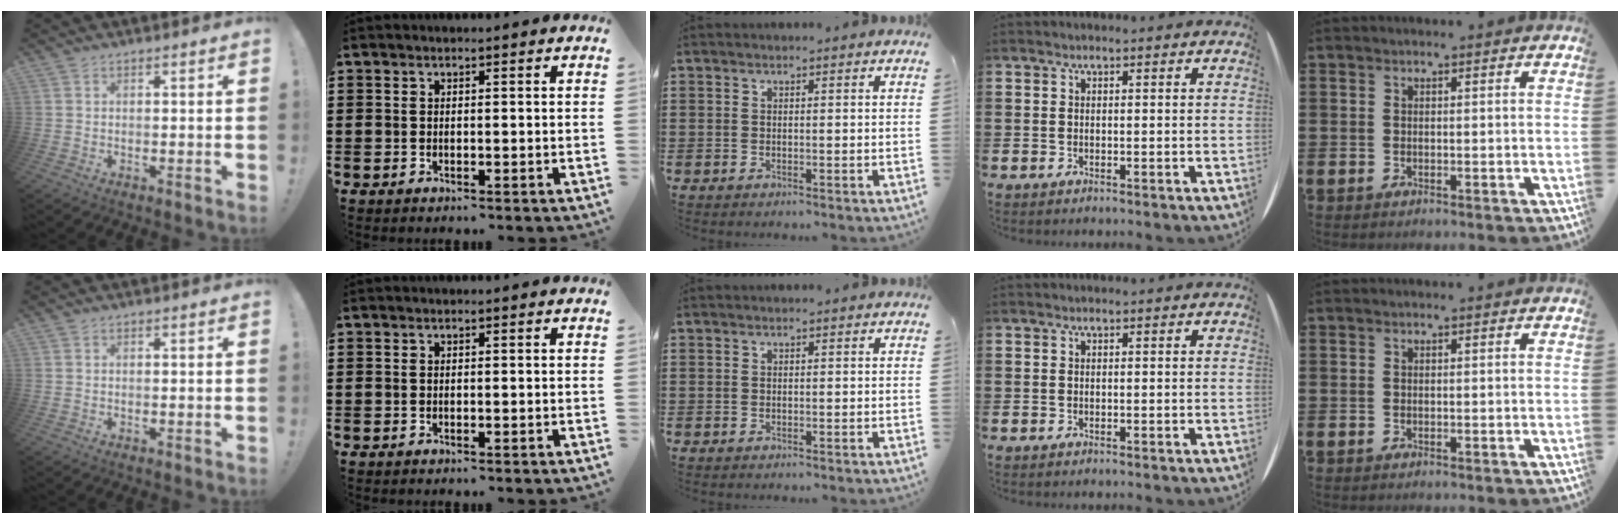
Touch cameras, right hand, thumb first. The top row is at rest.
{}